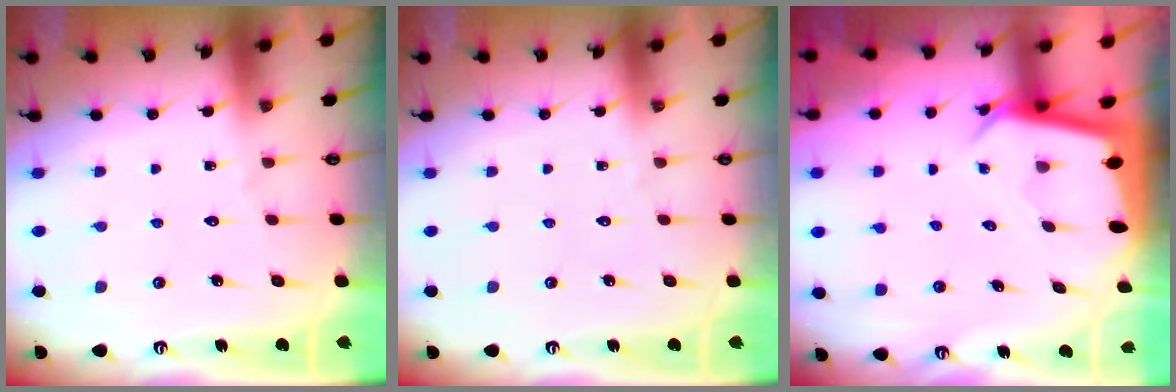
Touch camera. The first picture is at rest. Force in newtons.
{"total": 0.0}
{"total": 3.5, "press": 3.5, "slide": 0.3}